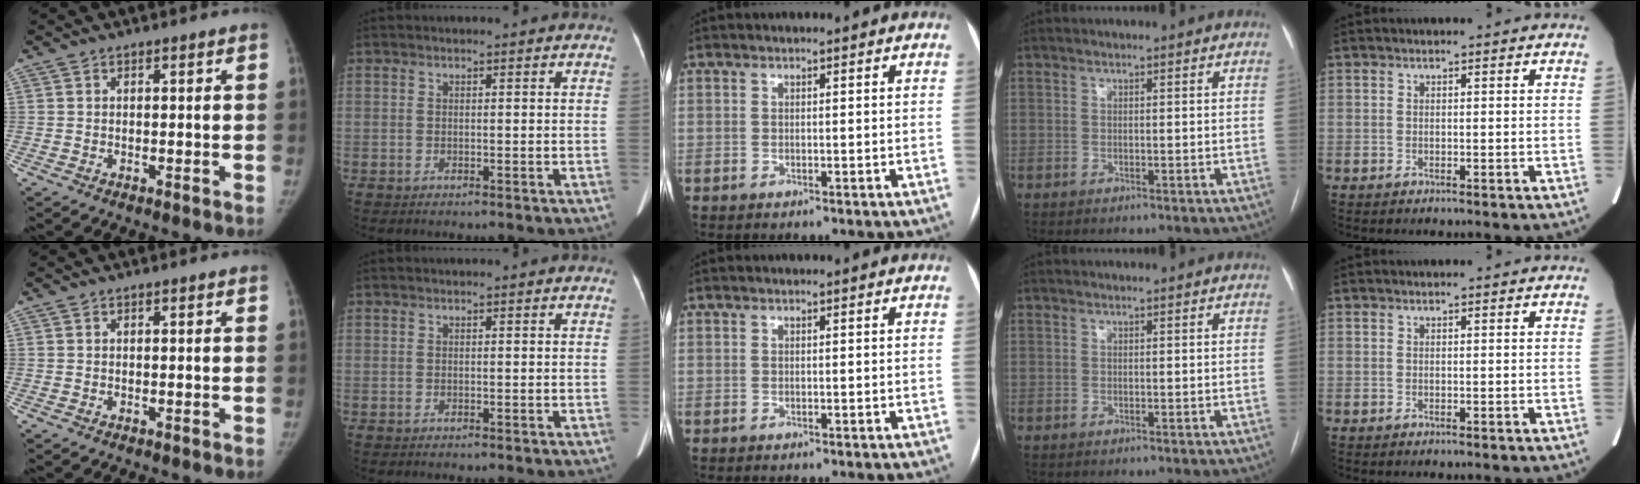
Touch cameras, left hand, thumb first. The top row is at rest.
{}